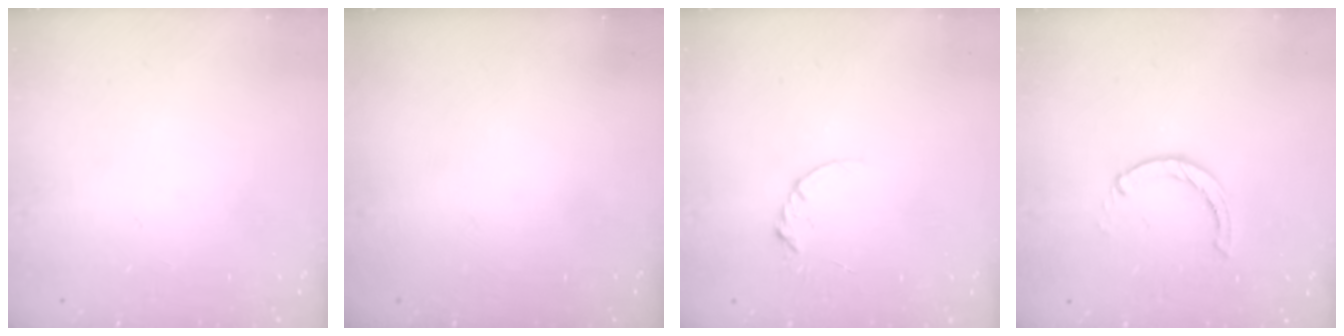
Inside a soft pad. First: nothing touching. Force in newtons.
{"total": 0.0}
{"total": 3.4, "press": 3.4, "slide": 0.4}
{"total": 0.0}